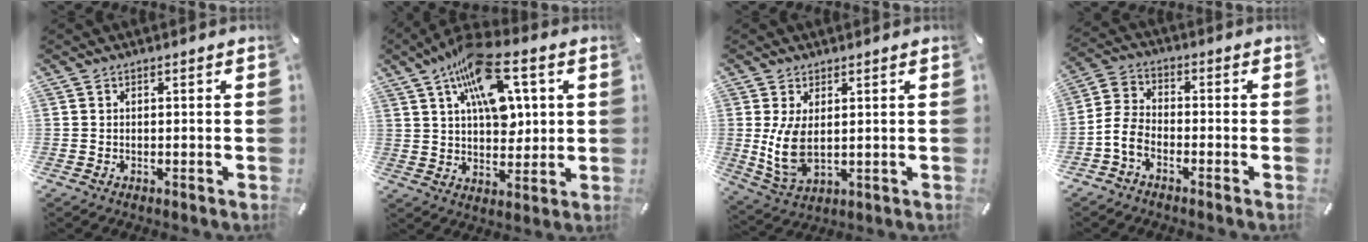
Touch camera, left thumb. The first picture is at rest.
{"total": 16.2, "force": [6.7, 8.6, 11.9], "torque": [-0.186, -0.012, 0.118]}
{"total": 8.0, "force": [1.0, 4.3, 6.7], "torque": [-0.161, -0.015, 0.020]}
{"total": 6.4, "force": [-3.8, 3.8, 3.5], "torque": [-0.097, 0.002, -0.074]}